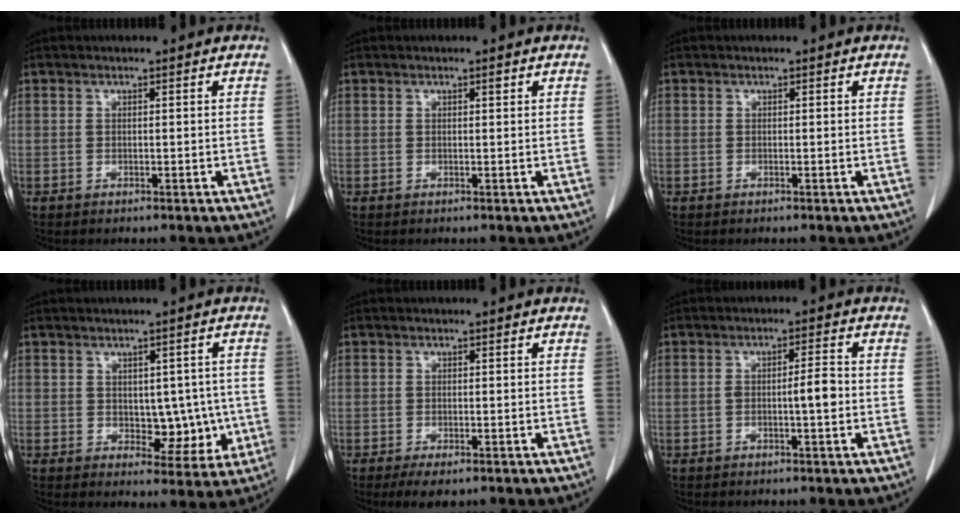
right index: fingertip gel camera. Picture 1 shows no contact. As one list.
[{"total": 0.5, "force": [0.3, 0.1, 0.4], "torque": [-0.007, 0.000, 0.003]}, {"total": 0.0}, {"total": 6.5, "force": [-0.4, 4.0, 5.1], "torque": [-0.050, 0.008, 0.009]}, {"total": 2.8, "force": [-1.7, 1.0, 2.0], "torque": [-0.034, -0.005, -0.022]}, {"total": 3.4, "force": [-0.6, 0.4, 3.3], "torque": [-0.054, 0.003, -0.010]}]